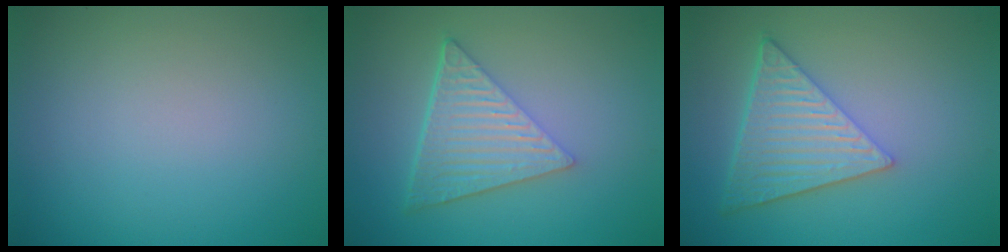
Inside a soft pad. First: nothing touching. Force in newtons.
{"total": 6.3, "press": 4.2, "slide": 4.7}
{"total": 6.8, "press": 4.7, "slide": 4.8}